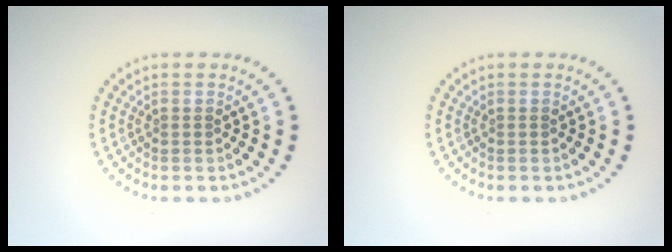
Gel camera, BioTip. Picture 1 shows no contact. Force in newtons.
{"total": 0.0}